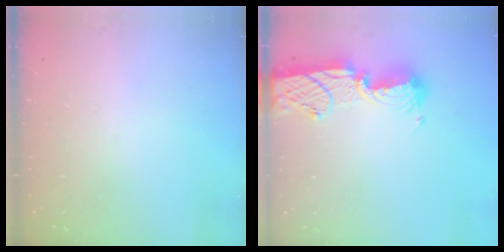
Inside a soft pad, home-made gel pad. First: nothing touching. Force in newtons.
{"total": 15.3, "press": 14.8, "slide": 4.0}